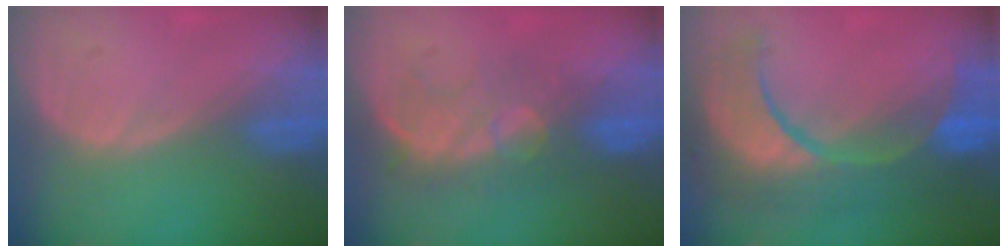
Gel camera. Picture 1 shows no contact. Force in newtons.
{"total": 8.0, "press": 7.8, "slide": 1.6}
{"total": 12.4, "press": 12.3, "slide": 1.5}